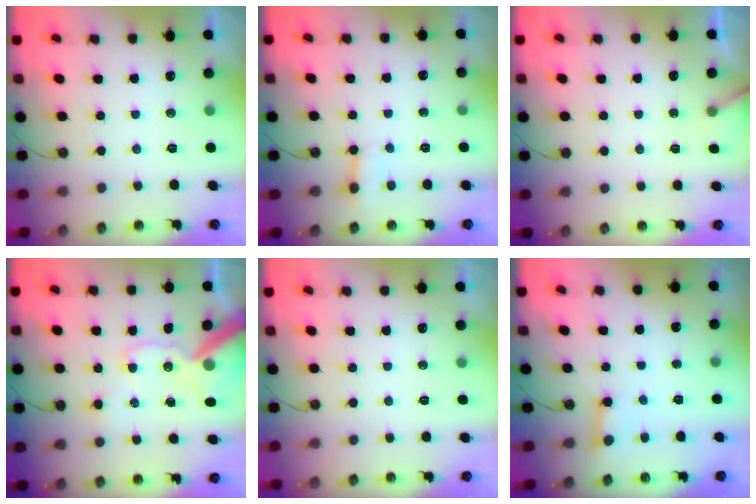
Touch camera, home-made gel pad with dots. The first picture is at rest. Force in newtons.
{"total": 2.5, "press": 2.5, "slide": 0.2}
{"total": 4.8, "press": 4.8, "slide": 0.3}
{"total": 15.4, "press": 15.2, "slide": 2.2}
{"total": 0.0}
{"total": 2.4, "press": 2.4, "slide": 0.2}